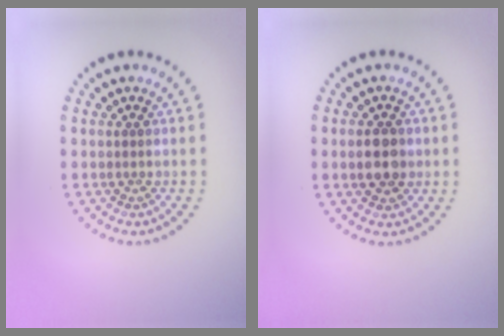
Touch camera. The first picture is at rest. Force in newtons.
{"total": 3.3, "press": 3.3, "slide": 0.2}